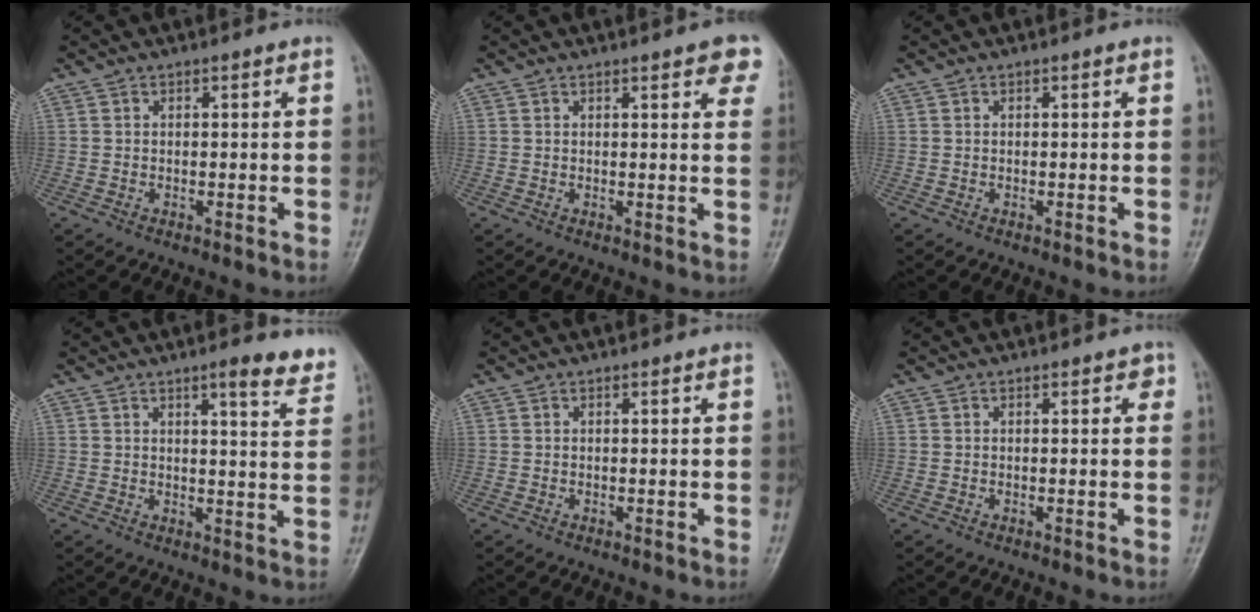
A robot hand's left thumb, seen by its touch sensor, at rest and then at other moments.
{"total": 6.9, "force": [4.1, 1.9, 5.2], "torque": [-0.039, -0.006, 0.042]}
{"total": 0.0}
{"total": 7.1, "force": [5.3, 1.2, 4.7], "torque": [-0.046, -0.030, 0.060]}
{"total": 0.0}
{"total": 1.1, "force": [0.4, 0.7, 0.7], "torque": [0.003, 0.002, -0.001]}